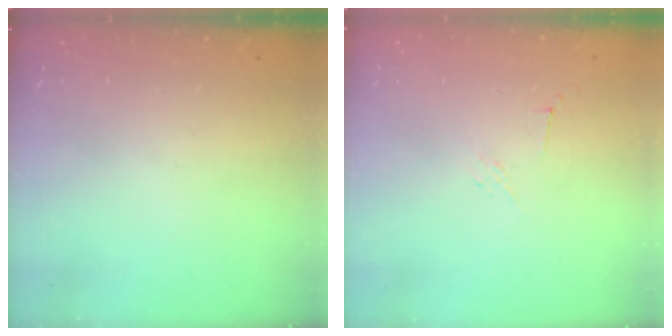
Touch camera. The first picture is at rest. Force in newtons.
{"total": 2.9, "press": 2.8, "slide": 0.8}